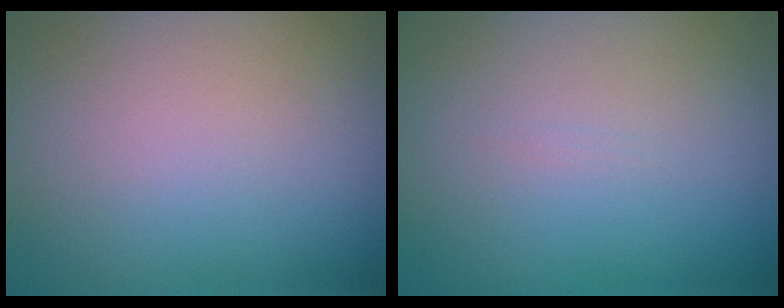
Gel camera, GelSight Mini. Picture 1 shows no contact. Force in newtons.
{"total": 0.0}